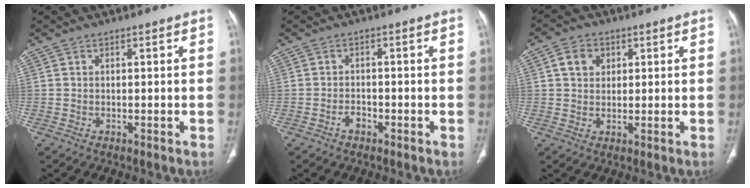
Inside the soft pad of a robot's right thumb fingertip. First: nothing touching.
{"total": 1.8, "force": [-1.2, 1.0, 0.8], "torque": [-0.012, 0.009, -0.022]}
{"total": 4.7, "force": [1.5, 3.8, 2.3], "torque": [-0.018, 0.001, 0.025]}